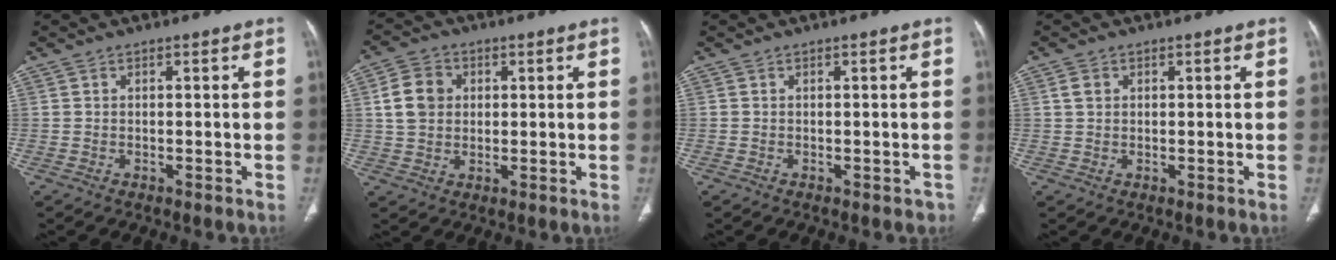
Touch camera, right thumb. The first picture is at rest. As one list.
[{"total": 7.3, "force": [1.5, 6.0, 4.0], "torque": [-0.058, 0.005, 0.025]}, {"total": 0.8, "force": [-0.6, 0.5, 0.2], "torque": [0.006, 0.006, -0.007]}, {"total": 1.9, "force": [0.7, 1.5, 1.0], "torque": [-0.014, 0.002, 0.014]}]